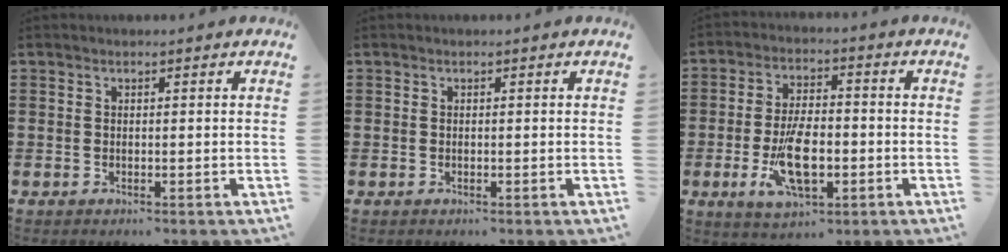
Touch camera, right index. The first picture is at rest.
{"total": 0.0}
{"total": 9.6, "force": [-2.5, 4.1, 8.3], "torque": [-0.176, -0.010, -0.044]}